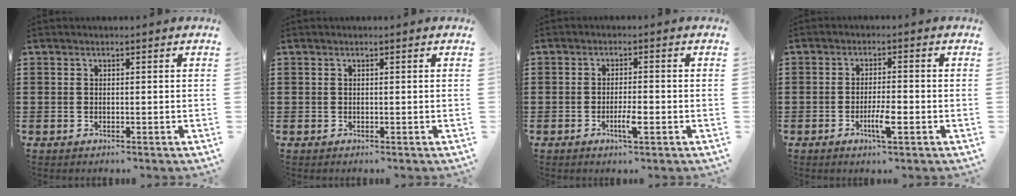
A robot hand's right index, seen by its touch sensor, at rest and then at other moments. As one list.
[{"total": 0.0}, {"total": 3.2, "force": [-1.4, 0.5, 2.9], "torque": [-0.056, -0.002, -0.027]}, {"total": 4.2, "force": [-1.8, 0.8, 3.7], "torque": [-0.068, -0.001, -0.033]}]